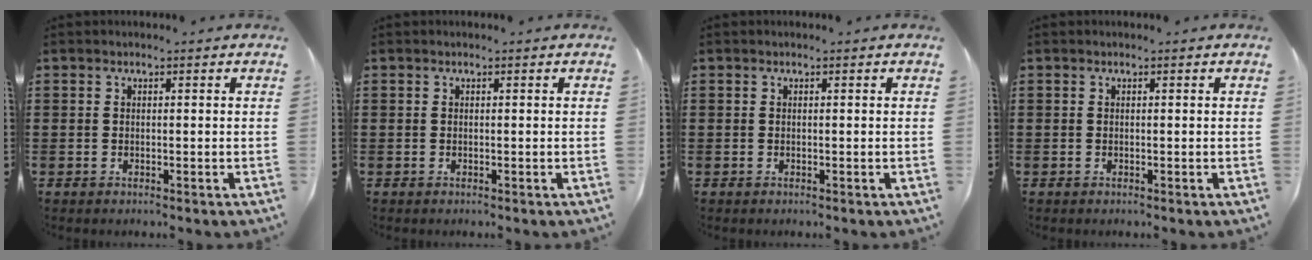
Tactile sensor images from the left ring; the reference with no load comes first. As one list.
[{"total": 0.0}, {"total": 0.0}, {"total": 0.0}]